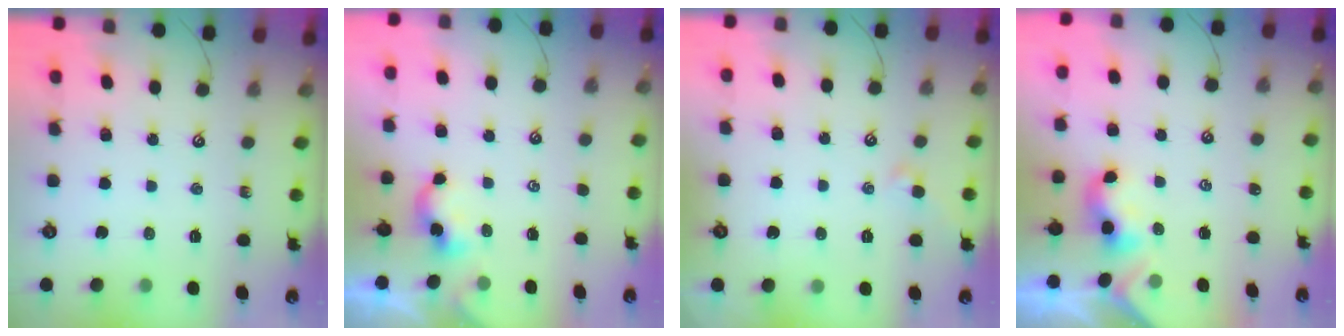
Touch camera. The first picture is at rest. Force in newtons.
{"total": 1.9, "press": 1.9, "slide": 0.1}
{"total": 0.7, "press": 0.5, "slide": 0.5}
{"total": 2.5, "press": 2.5, "slide": 0.1}